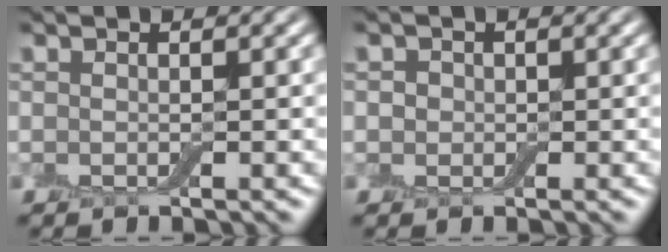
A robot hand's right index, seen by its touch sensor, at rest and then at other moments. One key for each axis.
{"total": 1.2, "fx": 0.2, "fy": 1.1, "fz": 0.2, "tx": 0.000, "ty": 0.001, "tz": -0.003}